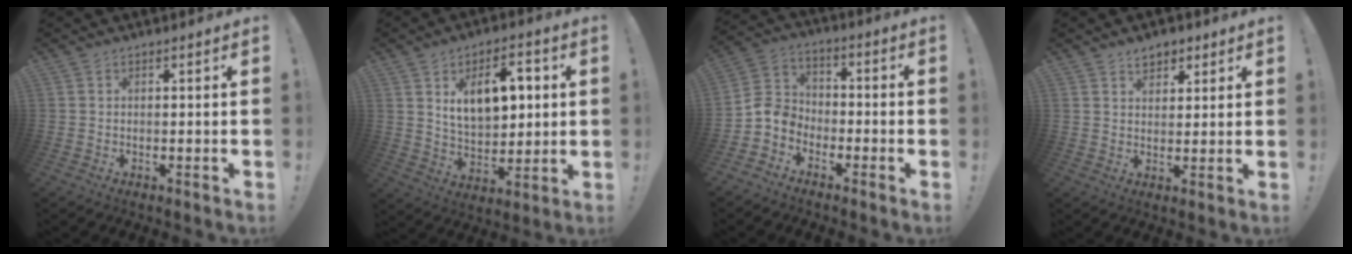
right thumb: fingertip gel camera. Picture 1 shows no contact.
{"total": 13.8, "force": [4.9, 7.9, 10.3], "torque": [-0.153, -0.003, 0.087]}
{"total": 8.4, "force": [-5.6, 5.6, 2.8], "torque": [-0.061, 0.035, -0.105]}
{"total": 4.7, "force": [3.0, 3.1, 1.6], "torque": [-0.016, -0.011, 0.053]}